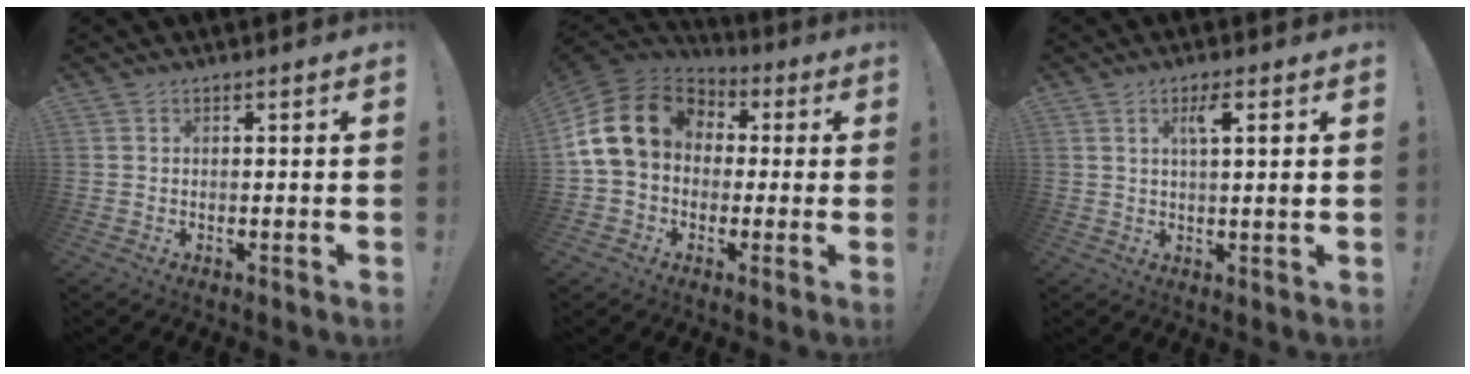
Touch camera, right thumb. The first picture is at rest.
{"total": 18.1, "force": [3.4, 13.5, 11.6], "torque": [-0.210, 0.005, 0.069]}
{"total": 4.9, "force": [1.9, 0.3, 4.5], "torque": [-0.073, -0.004, 0.024]}